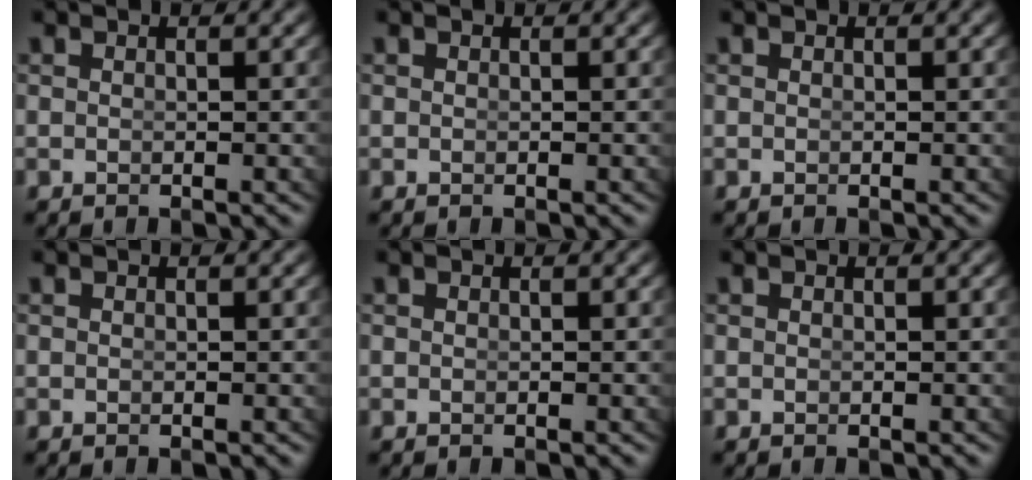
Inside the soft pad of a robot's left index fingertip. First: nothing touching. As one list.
[{"total": 0.0}, {"total": 0.0}, {"total": 0.0}, {"total": 1.1, "force": [-0.3, -1.0, -0.4], "torque": [0.010, -0.014, 0.009]}, {"total": 0.0}]